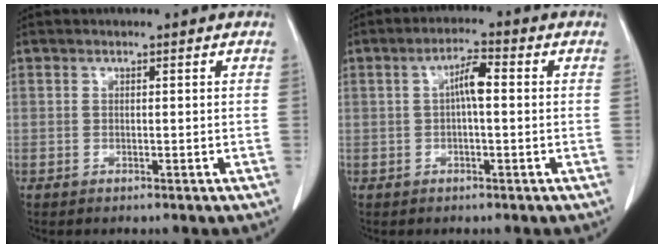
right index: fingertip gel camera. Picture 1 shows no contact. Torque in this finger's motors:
{"motor_torque": [0.75, -0.13, 0.39, 0.10]}